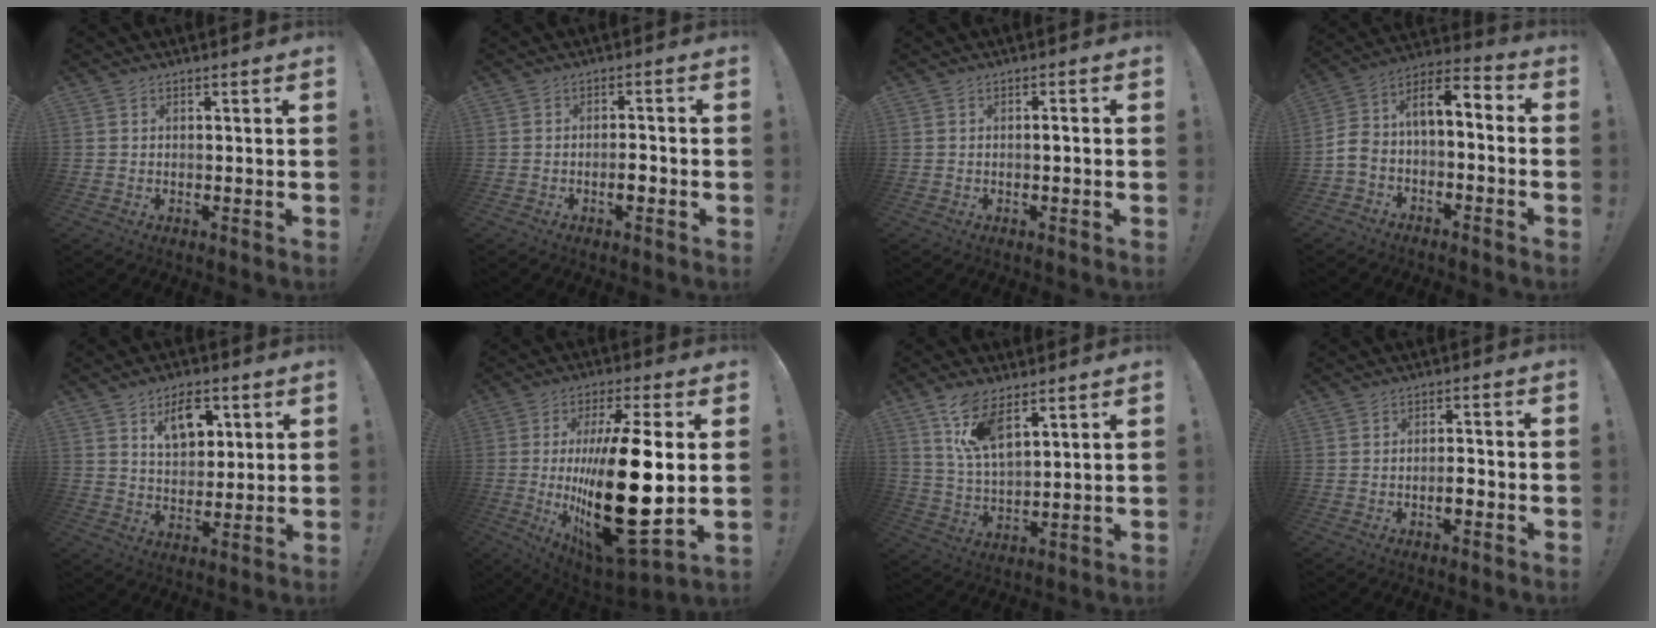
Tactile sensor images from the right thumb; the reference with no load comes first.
{"total": 3.0, "force": [-1.0, 1.2, 2.5], "torque": [-0.031, 0.006, -0.019]}
{"total": 1.2, "force": [-0.3, 0.0, 1.2], "torque": [-0.014, -0.002, -0.008]}
{"total": 6.8, "force": [-2.2, 3.9, 5.1], "torque": [-0.081, 0.006, -0.041]}
{"total": 10.2, "force": [5.3, 6.4, 5.9], "torque": [-0.071, -0.022, 0.092]}
{"total": 29.0, "force": [-0.6, 9.8, 27.3], "torque": [-0.493, -0.023, -0.009]}
{"total": 10.8, "force": [7.3, 3.9, 6.8], "torque": [-0.130, -0.029, 0.134]}
{"total": 3.1, "force": [-1.2, 1.3, 2.6], "torque": [-0.031, 0.007, -0.023]}